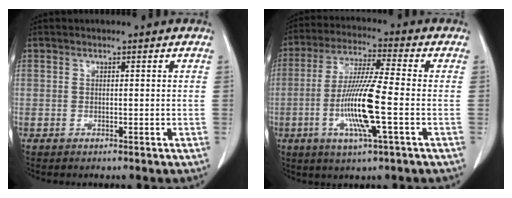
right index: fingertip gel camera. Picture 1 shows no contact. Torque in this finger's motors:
{"motor_torque": [1.73, -0.40, 0.56, 0.21]}